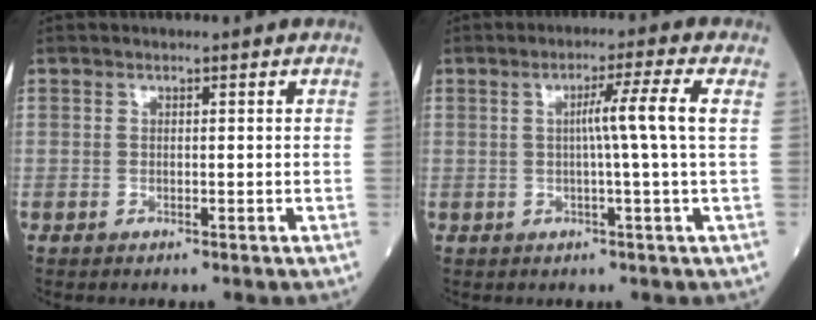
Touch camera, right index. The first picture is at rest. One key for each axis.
{"total": 5.5, "fx": 0.6, "fy": -1.7, "fz": 5.2, "tx": -0.086, "ty": 0.008, "tz": 0.010}